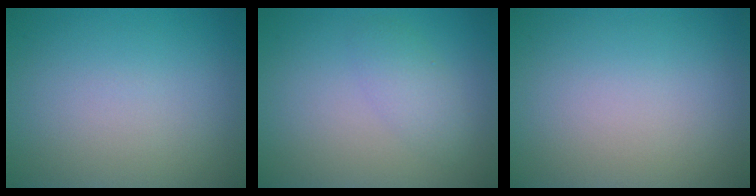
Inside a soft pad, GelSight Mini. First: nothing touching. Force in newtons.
{"total": 2.1, "press": 2.1, "slide": 0.1}
{"total": 0.0}